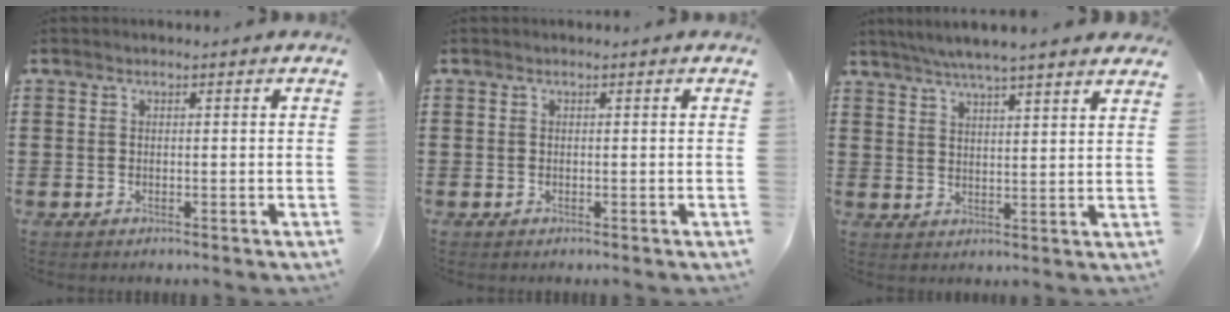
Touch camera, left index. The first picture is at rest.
{"total": 0.0}
{"total": 4.9, "force": [4.5, -0.3, 2.1], "torque": [-0.055, -0.012, 0.078]}